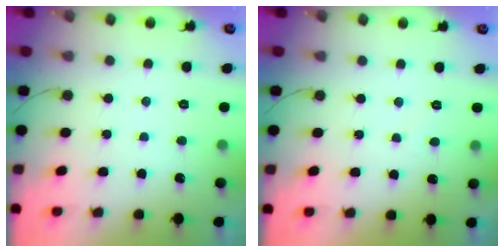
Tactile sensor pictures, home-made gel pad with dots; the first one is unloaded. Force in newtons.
{"total": 1.6, "press": 1.5, "slide": 0.4}